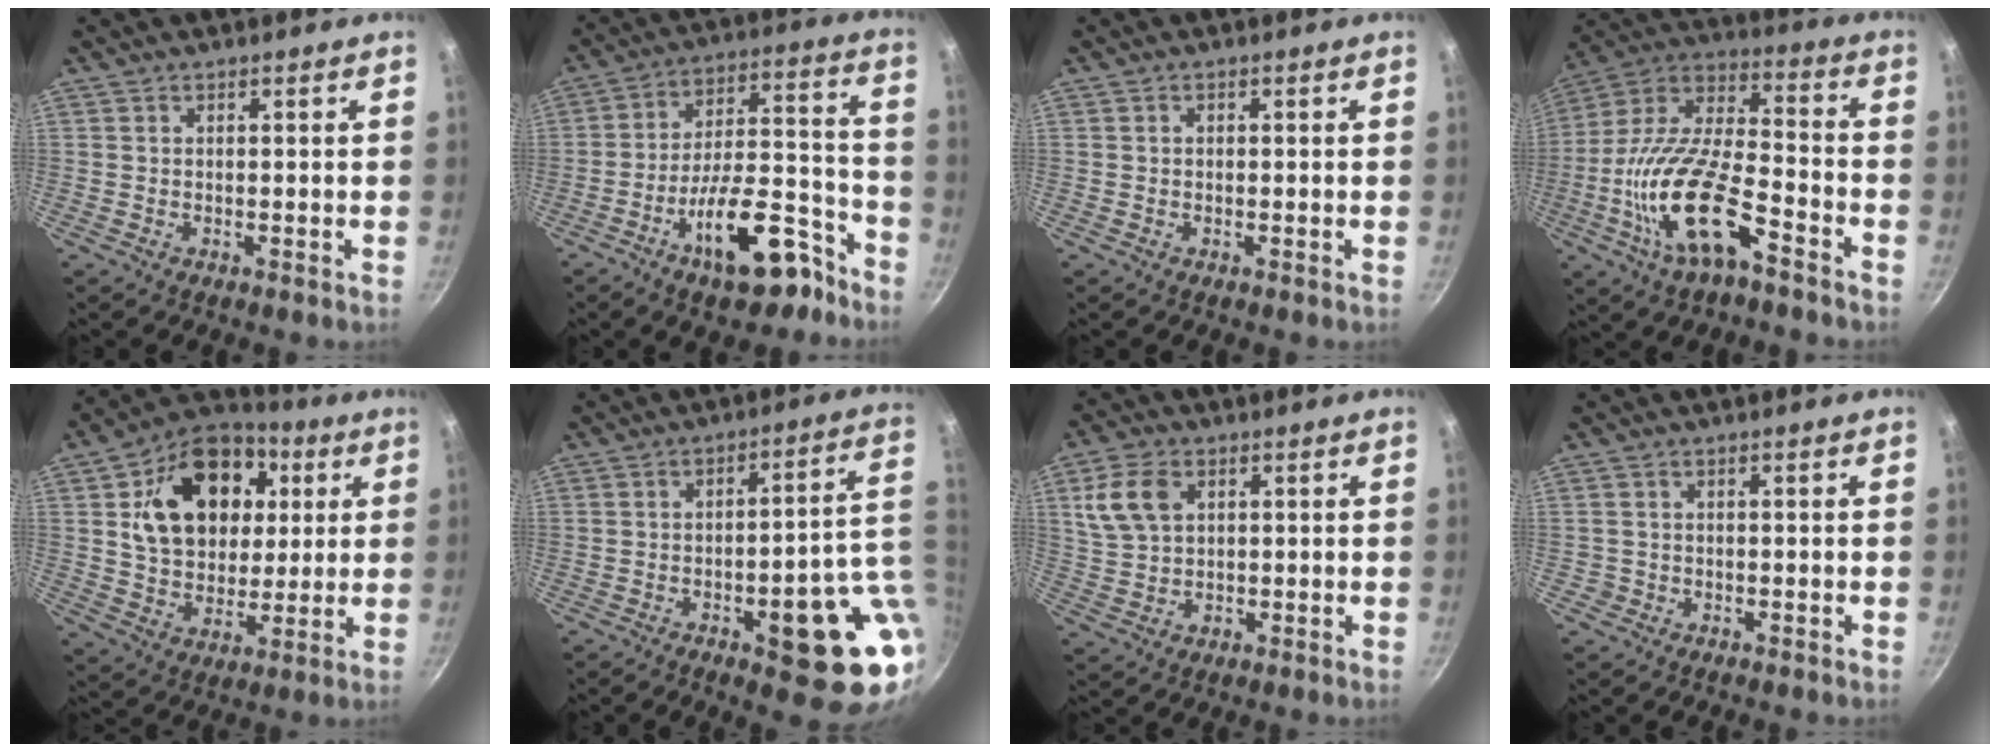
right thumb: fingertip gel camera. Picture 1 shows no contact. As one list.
[{"total": 17.7, "force": [-10.2, 7.3, 12.4], "torque": [-0.153, 0.091, -0.152]}, {"total": 0.7, "force": [0.1, 0.6, 0.4], "torque": [-0.005, 0.005, 0.000]}, {"total": 20.1, "force": [-8.7, 7.9, 16.3], "torque": [-0.303, 0.046, -0.177]}, {"total": 21.7, "force": [5.4, 15.8, 13.8], "torque": [-0.204, 0.009, 0.085]}, {"total": 17.9, "force": [-3.0, 5.9, 16.6], "torque": [-0.162, 0.015, -0.031]}, {"total": 9.0, "force": [2.6, 6.5, 5.7], "torque": [-0.095, 0.002, 0.053]}, {"total": 1.3, "force": [-0.5, 1.2, 0.2], "torque": [0.001, 0.006, -0.006]}]